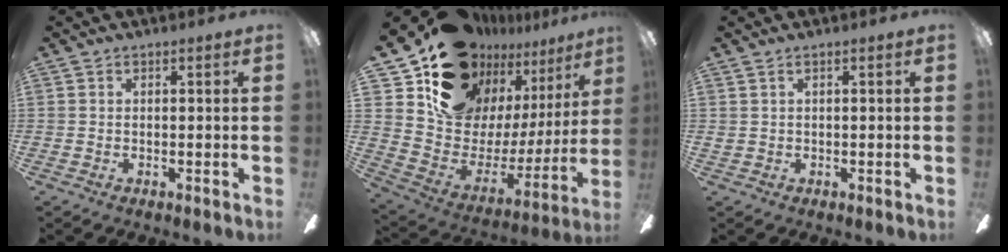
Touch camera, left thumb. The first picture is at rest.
{"total": 21.1, "force": [15.5, 12.0, 7.8], "torque": [-0.133, -0.109, 0.296]}
{"total": 0.8, "force": [0.2, 0.4, 0.6], "torque": [-0.013, 0.003, 0.004]}